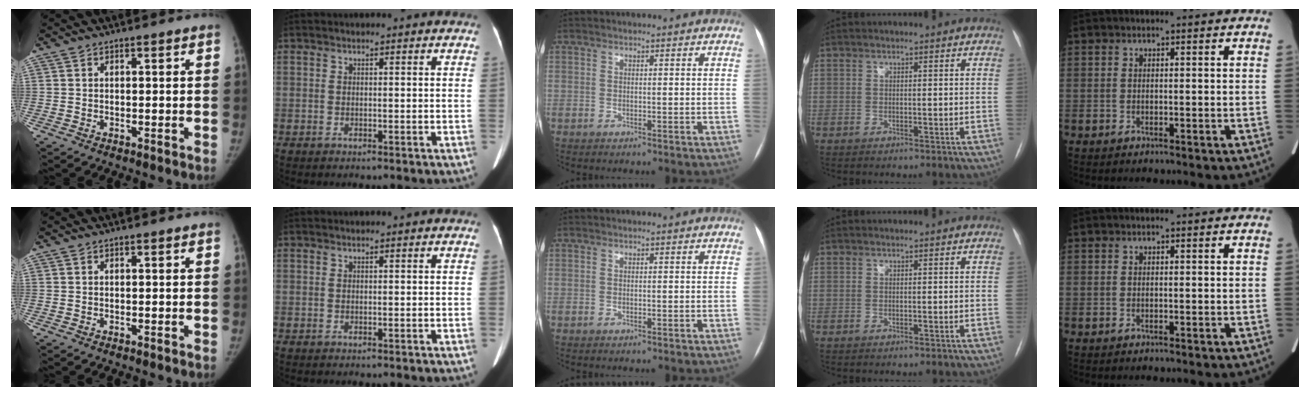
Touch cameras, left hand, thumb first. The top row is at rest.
{}